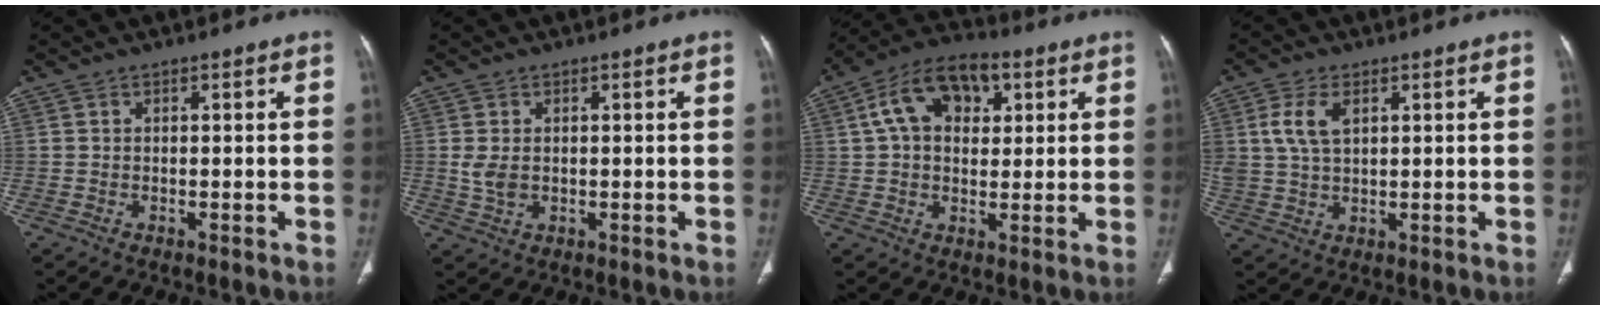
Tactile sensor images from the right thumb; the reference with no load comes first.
{"total": 3.3, "force": [0.2, 2.2, 2.4], "torque": [-0.051, -0.005, 0.008]}
{"total": 13.2, "force": [4.2, 8.3, 9.3], "torque": [-0.137, 0.014, 0.064]}
{"total": 6.6, "force": [2.3, 3.8, 4.8], "torque": [-0.102, -0.003, 0.050]}